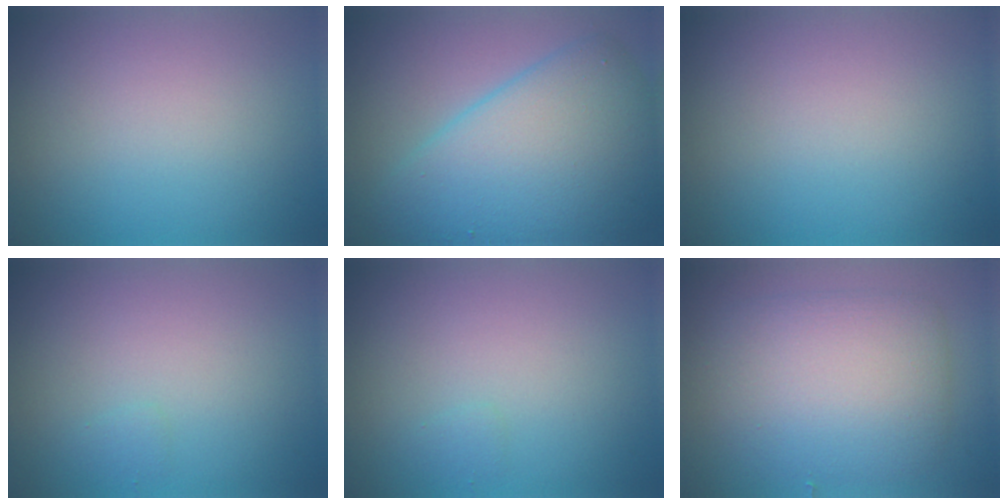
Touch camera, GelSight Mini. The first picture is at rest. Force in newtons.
{"total": 9.3, "press": 9.3, "slide": 0.1}
{"total": 0.0}
{"total": 0.5, "press": 0.5, "slide": 0.1}
{"total": 0.5, "press": 0.5, "slide": 0.1}
{"total": 6.0, "press": 6.0, "slide": 0.1}